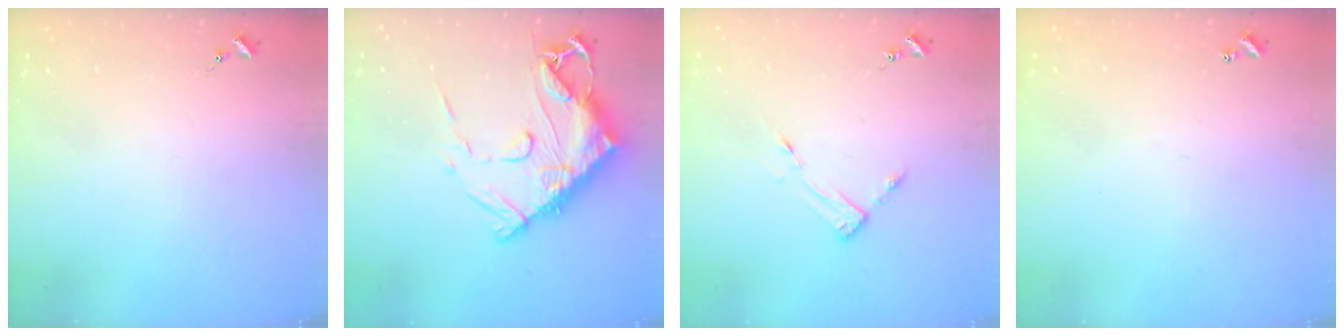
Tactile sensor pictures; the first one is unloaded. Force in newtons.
{"total": 19.3, "press": 19.2, "slide": 1.9}
{"total": 4.2, "press": 4.2, "slide": 0.5}
{"total": 1.0, "press": 1.0, "slide": 0.2}